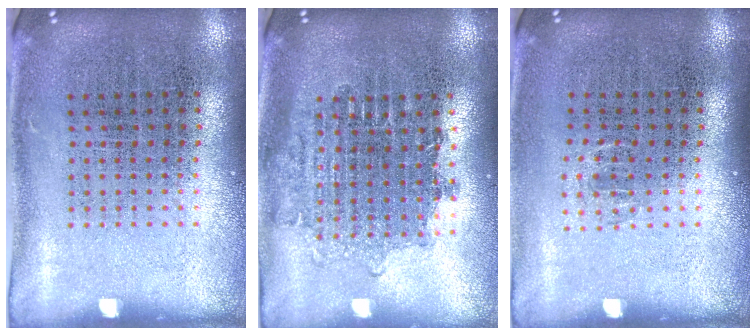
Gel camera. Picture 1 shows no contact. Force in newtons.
{"total": 1.7, "press": 1.4, "slide": 1.0}
{"total": 0.5, "press": 0.5, "slide": 0.3}